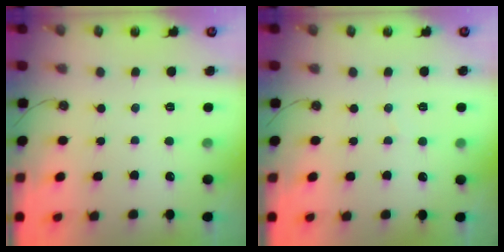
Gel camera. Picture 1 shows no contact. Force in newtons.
{"total": 2.3, "press": 2.3, "slide": 0.2}